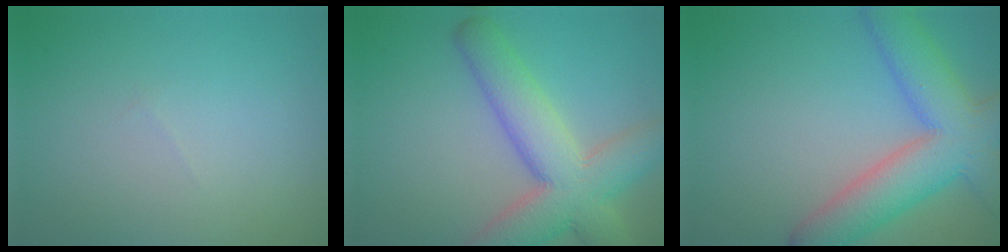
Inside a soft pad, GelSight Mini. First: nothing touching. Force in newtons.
{"total": 8.5, "press": 8.5, "slide": 0.5}
{"total": 8.6, "press": 8.6, "slide": 0.4}